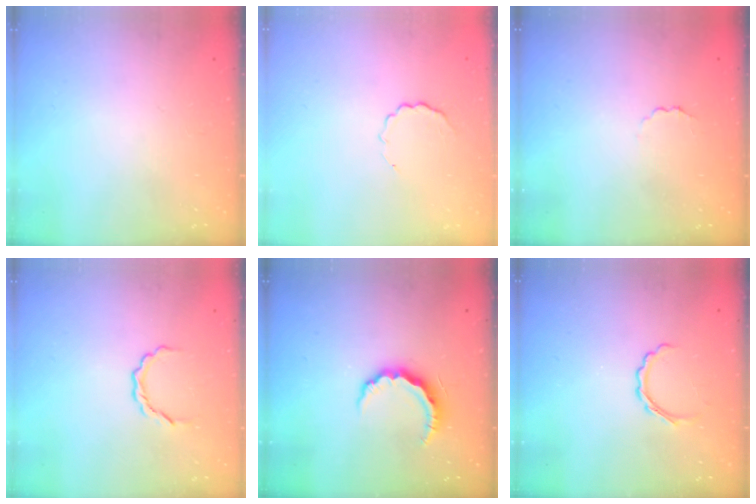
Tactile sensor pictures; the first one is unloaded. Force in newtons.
{"total": 3.9, "press": 3.8, "slide": 0.9}
{"total": 1.7, "press": 1.7, "slide": 0.5}
{"total": 4.1, "press": 4.0, "slide": 0.3}
{"total": 8.0, "press": 8.0, "slide": 0.9}
{"total": 3.8, "press": 3.6, "slide": 0.9}